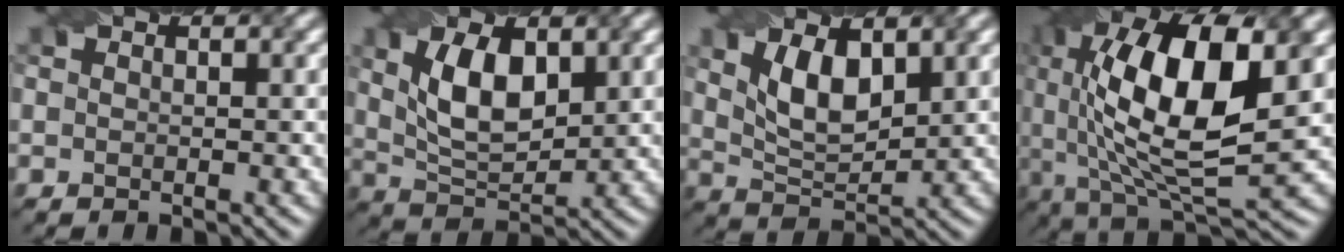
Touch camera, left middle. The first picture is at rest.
{"total": 6.1, "force": [1.3, 3.1, 5.1], "torque": [-0.103, 0.007, 0.029]}
{"total": 4.9, "force": [1.6, 2.4, 3.9], "torque": [-0.085, 0.000, 0.035]}
{"total": 13.8, "force": [1.7, 5.5, 12.5], "torque": [-0.226, 0.013, 0.030]}